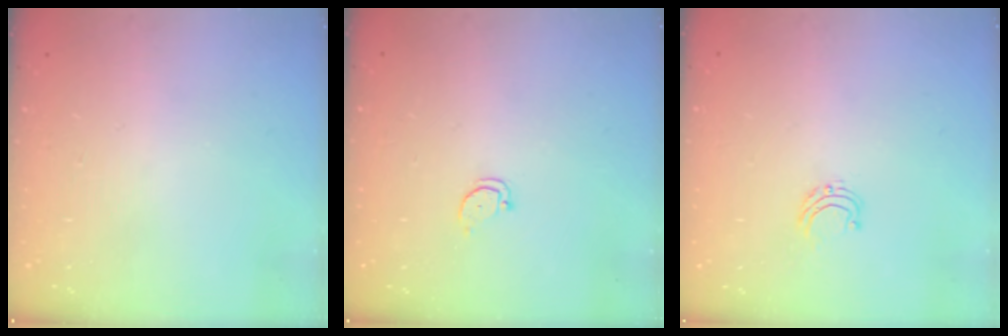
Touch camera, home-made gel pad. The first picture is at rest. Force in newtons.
{"total": 2.2, "press": 2.2, "slide": 0.2}
{"total": 4.6, "press": 4.6, "slide": 0.4}